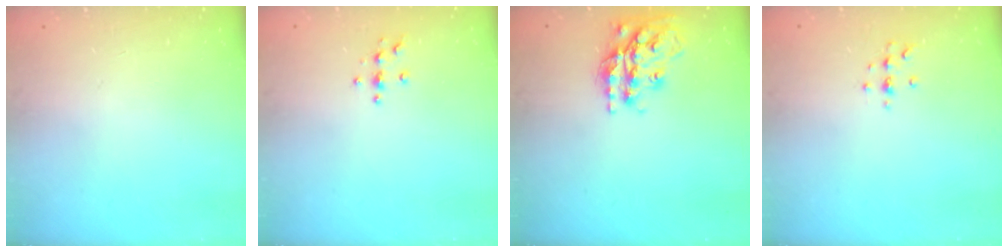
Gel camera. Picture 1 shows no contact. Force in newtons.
{"total": 3.6, "press": 3.6, "slide": 0.4}
{"total": 18.7, "press": 18.6, "slide": 1.5}
{"total": 3.7, "press": 3.7, "slide": 0.5}